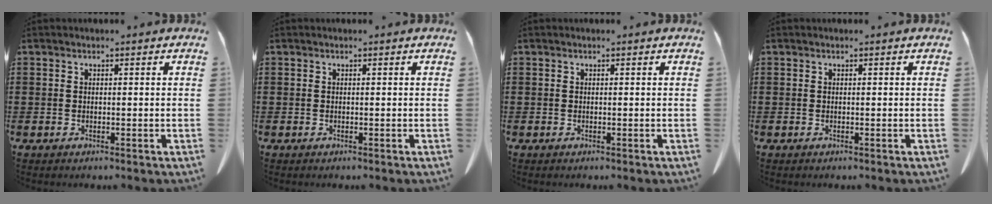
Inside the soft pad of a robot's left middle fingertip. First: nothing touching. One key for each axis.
{"total": 0.0}
{"total": 0.0}
{"total": 0.0}